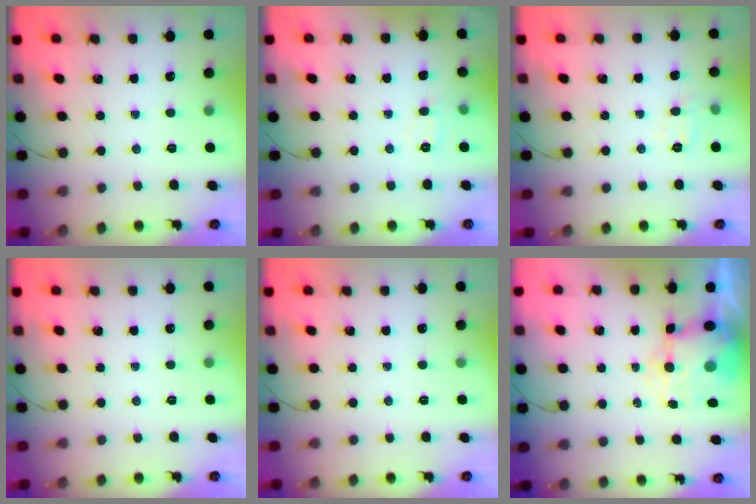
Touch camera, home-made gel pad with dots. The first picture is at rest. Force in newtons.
{"total": 6.1, "press": 6.0, "slide": 1.3}
{"total": 7.1, "press": 6.9, "slide": 1.7}
{"total": 0.0}
{"total": 0.0}
{"total": 7.7, "press": 7.5, "slide": 1.8}